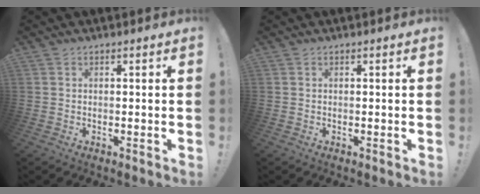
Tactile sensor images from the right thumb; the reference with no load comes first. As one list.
[{"total": 0.0}]